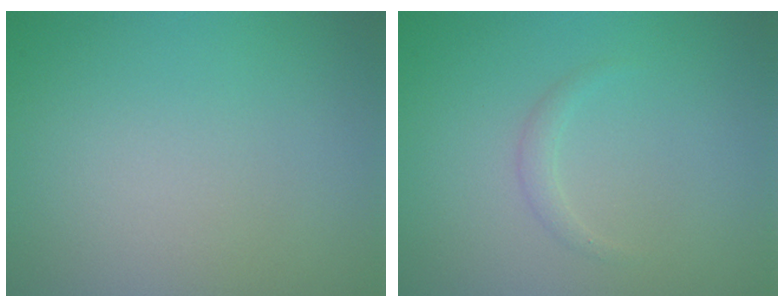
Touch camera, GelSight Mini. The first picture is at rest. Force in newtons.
{"total": 0.8, "press": 0.8, "slide": 0.1}